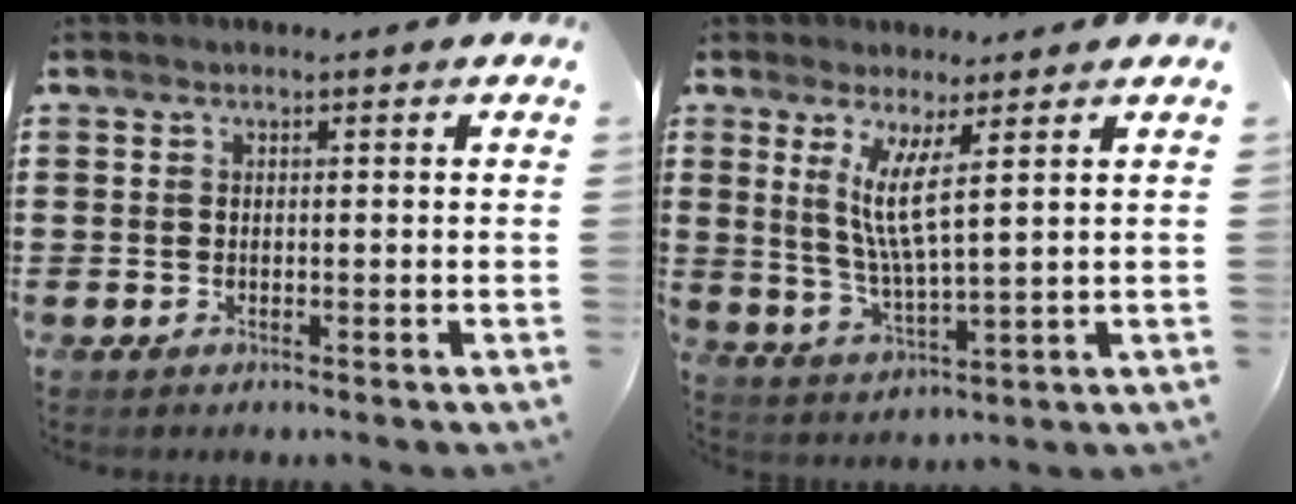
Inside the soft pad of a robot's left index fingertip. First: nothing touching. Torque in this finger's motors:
{"motor_torque": [1.53, -0.50, 0.43, 0.17]}